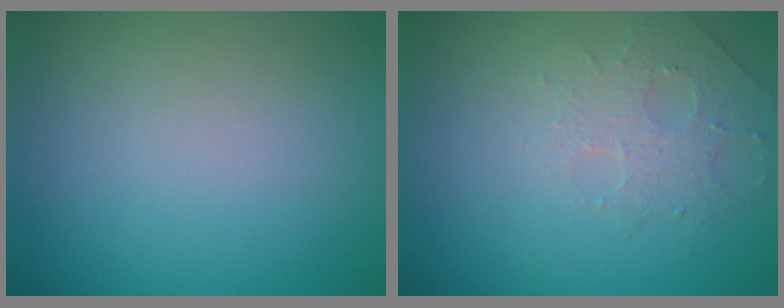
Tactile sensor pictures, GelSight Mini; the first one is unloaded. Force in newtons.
{"total": 1.6, "press": 1.2, "slide": 1.0}